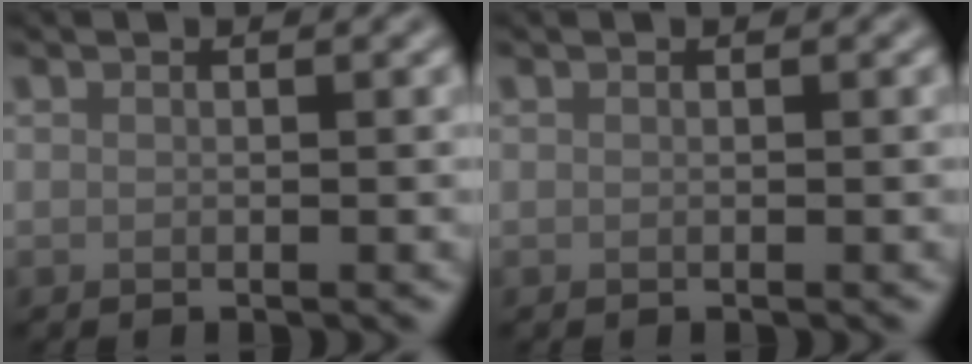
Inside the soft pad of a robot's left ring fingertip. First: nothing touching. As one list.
[{"total": 0.0}]